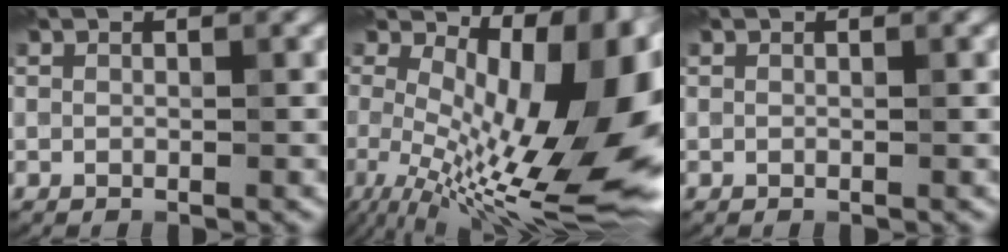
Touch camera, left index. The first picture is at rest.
{"total": 15.5, "force": [0.1, 5.5, 14.5], "torque": [-0.183, -0.005, 0.015]}
{"total": 0.0}